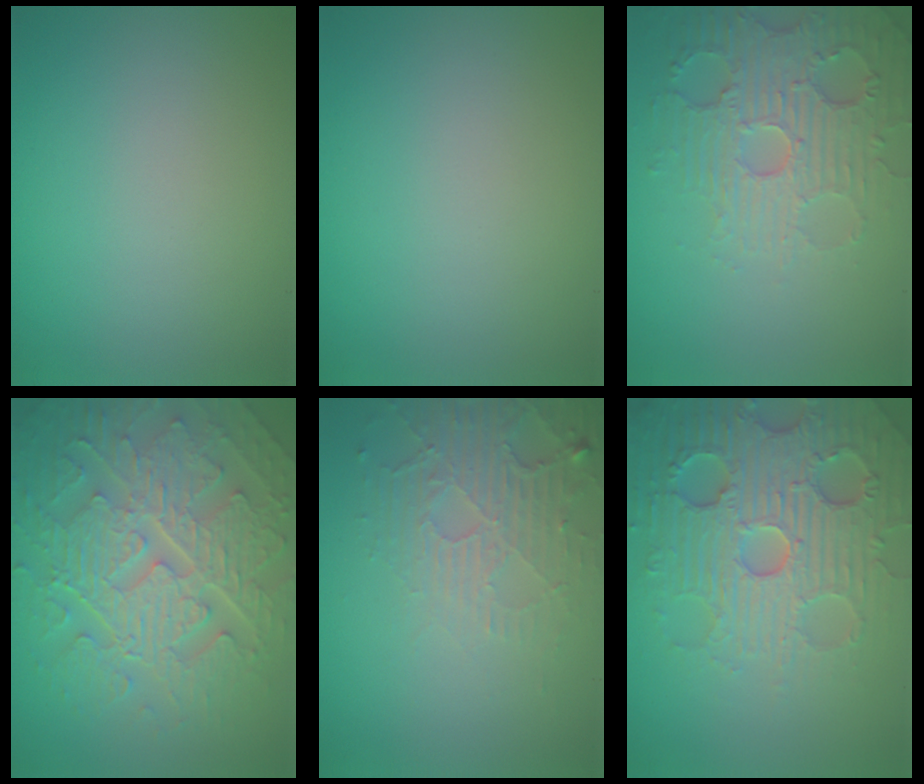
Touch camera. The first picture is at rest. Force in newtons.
{"total": 0.0}
{"total": 4.9, "press": 4.4, "slide": 2.3}
{"total": 9.9, "press": 6.6, "slide": 7.3}
{"total": 5.3, "press": 3.3, "slide": 4.1}
{"total": 7.9, "press": 7.7, "slide": 1.6}